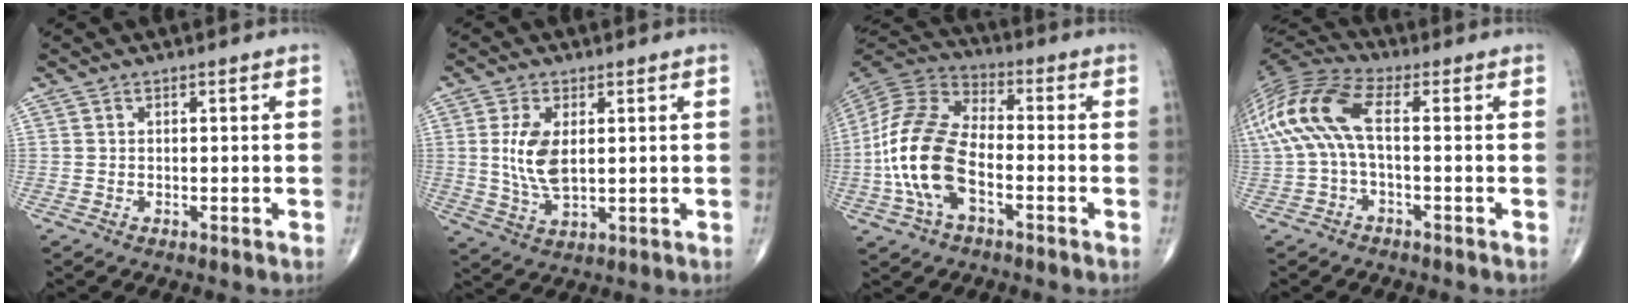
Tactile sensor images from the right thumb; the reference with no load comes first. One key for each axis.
{"total": 7.8, "fx": 1.2, "fy": 3.9, "fz": 6.6, "tx": -0.135, "ty": -0.012, "tz": 0.029}
{"total": 16.5, "fx": -4.0, "fy": 8.8, "fz": 13.4, "tx": -0.283, "ty": 0.029, "tz": -0.081}
{"total": 13.6, "fx": 0.2, "fy": 5.5, "fz": 12.4, "tx": -0.286, "ty": 0.038, "tz": -0.001}